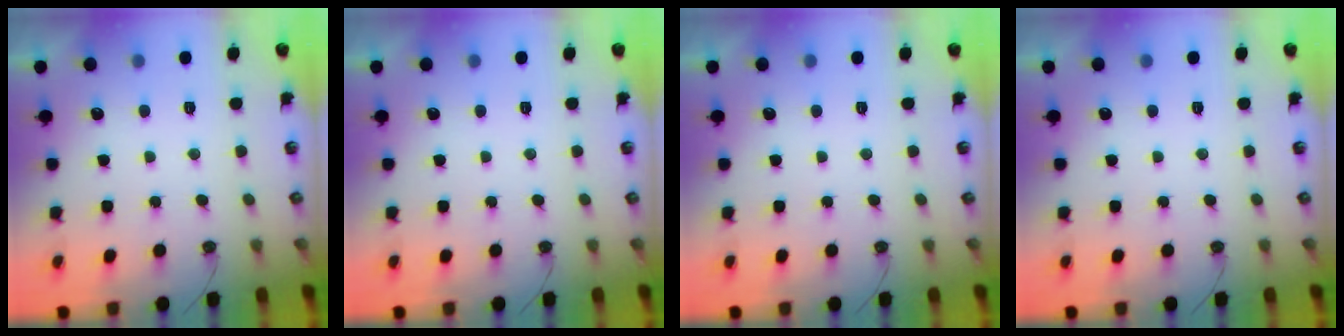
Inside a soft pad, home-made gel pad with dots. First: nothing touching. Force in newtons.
{"total": 0.0}
{"total": 0.0}
{"total": 0.0}